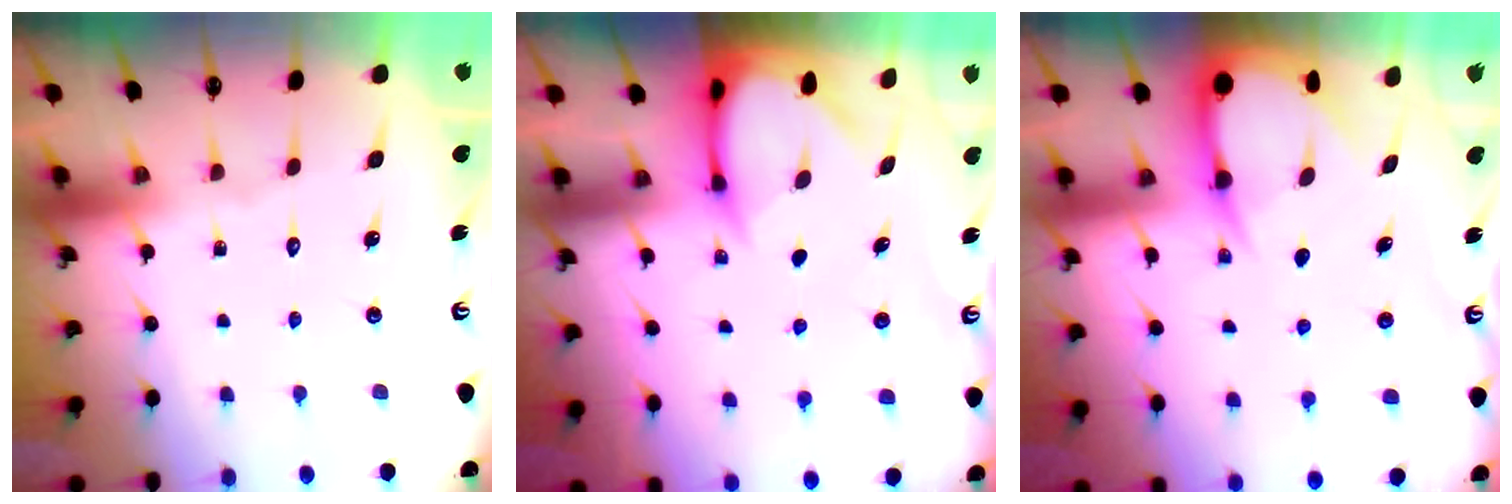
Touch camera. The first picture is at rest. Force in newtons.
{"total": 3.7, "press": 3.7, "slide": 0.2}
{"total": 6.0, "press": 5.9, "slide": 0.6}